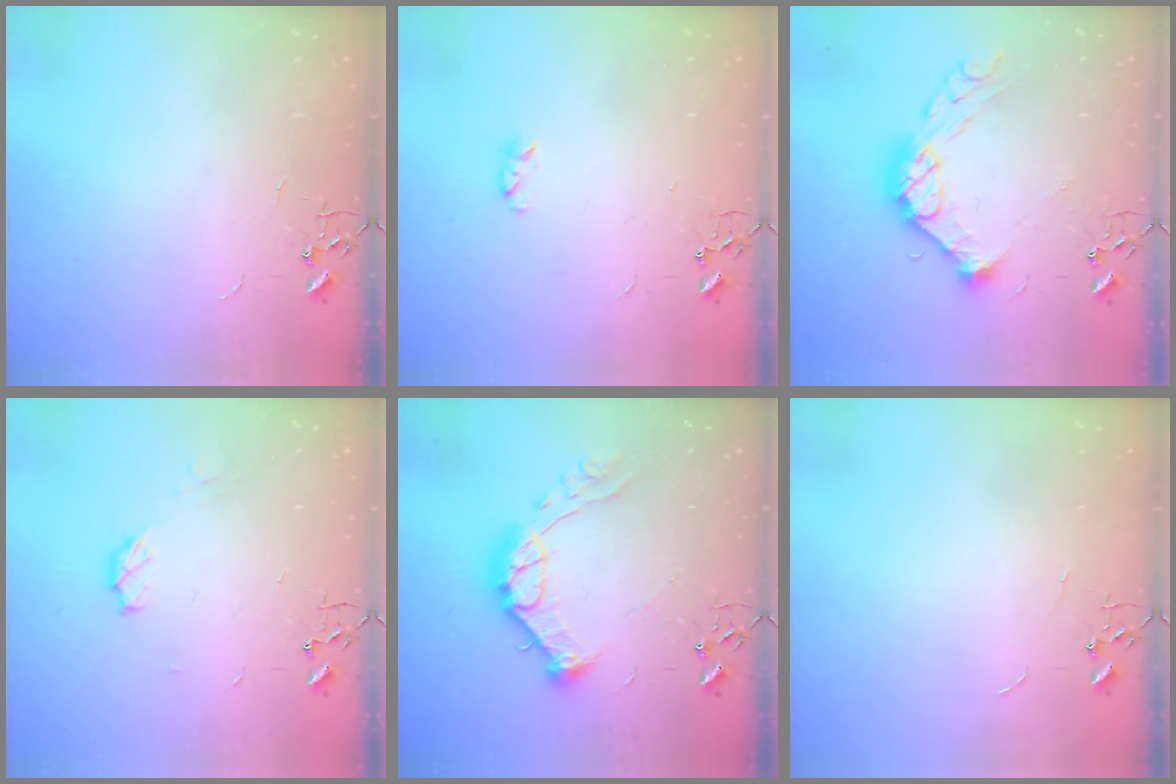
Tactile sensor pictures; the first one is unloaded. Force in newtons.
{"total": 3.6, "press": 3.6, "slide": 0.5}
{"total": 14.0, "press": 14.0, "slide": 1.2}
{"total": 5.5, "press": 5.5, "slide": 0.3}
{"total": 15.1, "press": 15.0, "slide": 1.0}
{"total": 0.0}